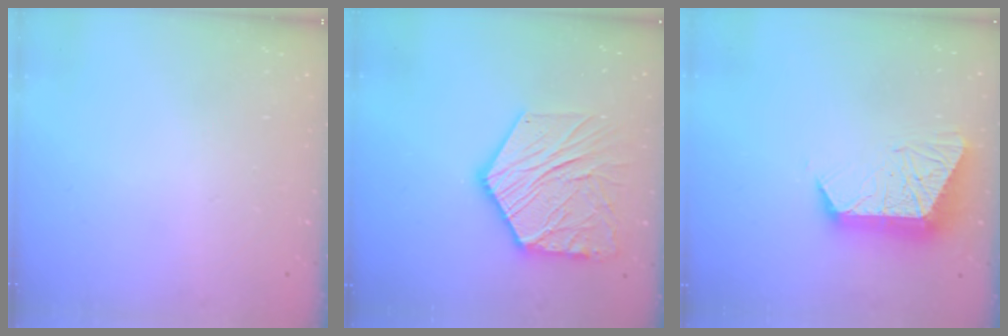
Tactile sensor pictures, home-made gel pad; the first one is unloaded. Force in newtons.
{"total": 18.2, "press": 18.1, "slide": 1.6}
{"total": 12.4, "press": 12.4, "slide": 1.5}